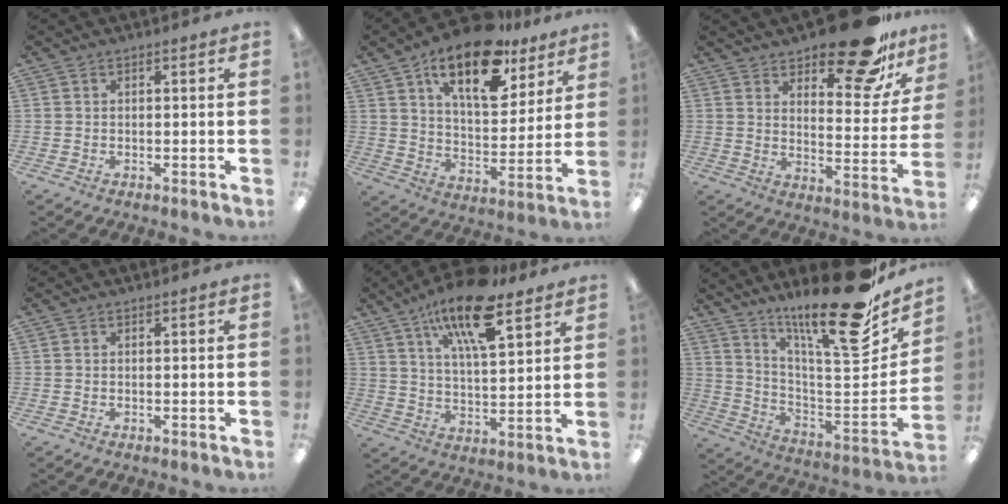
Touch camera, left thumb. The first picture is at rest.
{"total": 18.9, "force": [12.0, 8.4, 11.9], "torque": [-0.183, -0.061, 0.201]}
{"total": 19.0, "force": [14.3, 6.9, 10.6], "torque": [-0.142, -0.096, 0.236]}
{"total": 0.0}
{"total": 17.3, "force": [11.4, 5.8, 11.7], "torque": [-0.199, -0.048, 0.187]}
{"total": 25.0, "force": [19.6, 4.4, 14.9], "torque": [-0.211, -0.148, 0.310]}